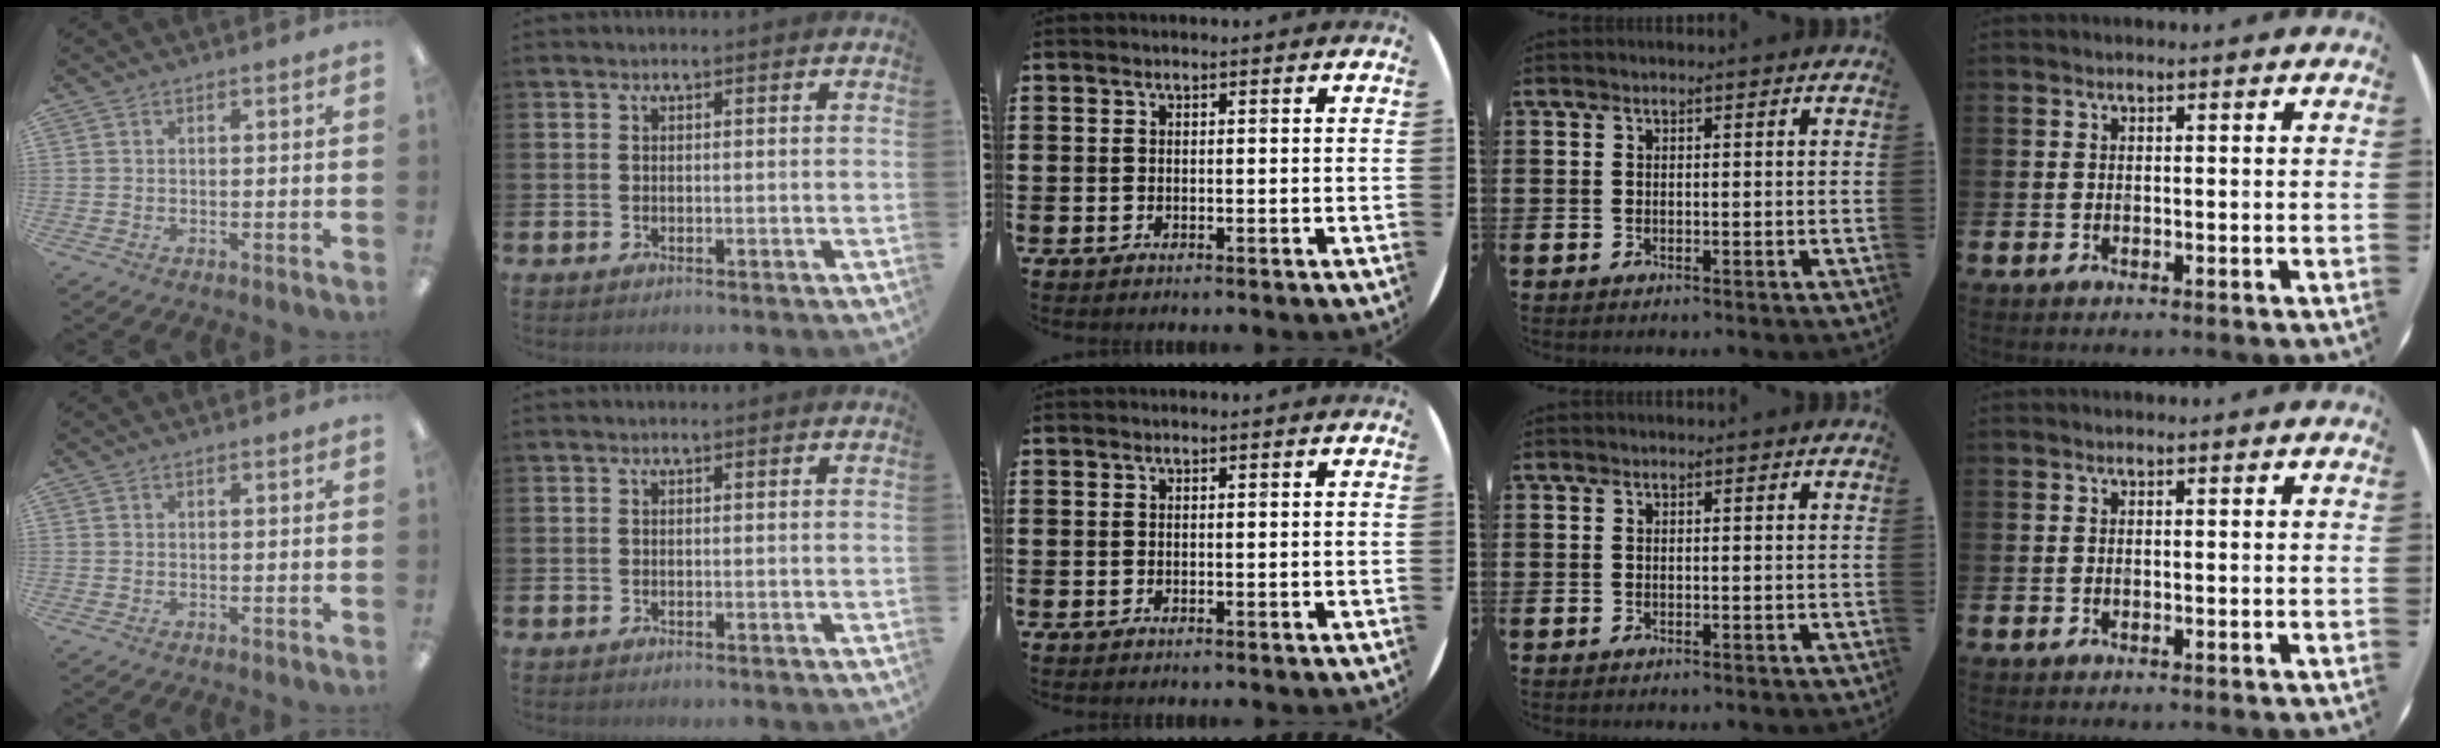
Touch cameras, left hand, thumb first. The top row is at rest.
{}